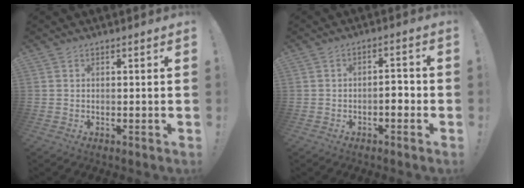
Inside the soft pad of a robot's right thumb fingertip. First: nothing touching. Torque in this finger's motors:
{"motor_torque": [0.48, 0.82, 0.25, -0.44, -0.02]}